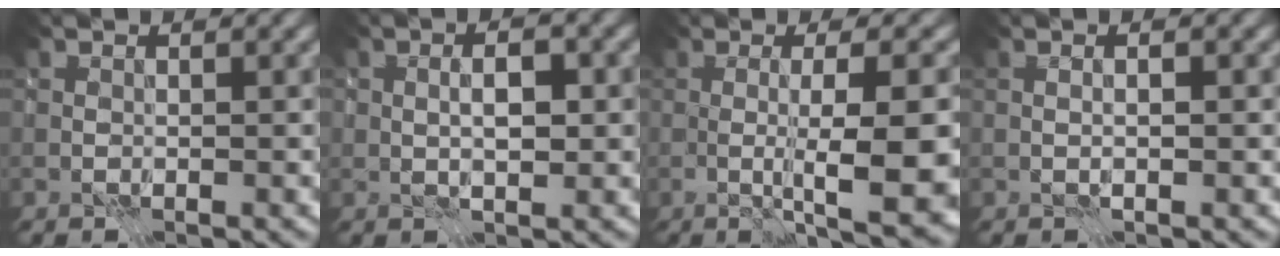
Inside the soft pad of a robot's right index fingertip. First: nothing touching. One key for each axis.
{"total": 3.1, "fx": 0.1, "fy": 1.3, "fz": 2.8, "tx": -0.040, "ty": -0.006, "tz": 0.005}
{"total": 10.5, "fx": -1.7, "fy": 2.3, "fz": 10.1, "tx": -0.130, "ty": -0.010, "tz": -0.016}
{"total": 0.9, "fx": -0.1, "fy": 0.1, "fz": 0.9, "tx": -0.009, "ty": -0.008, "tz": -0.001}